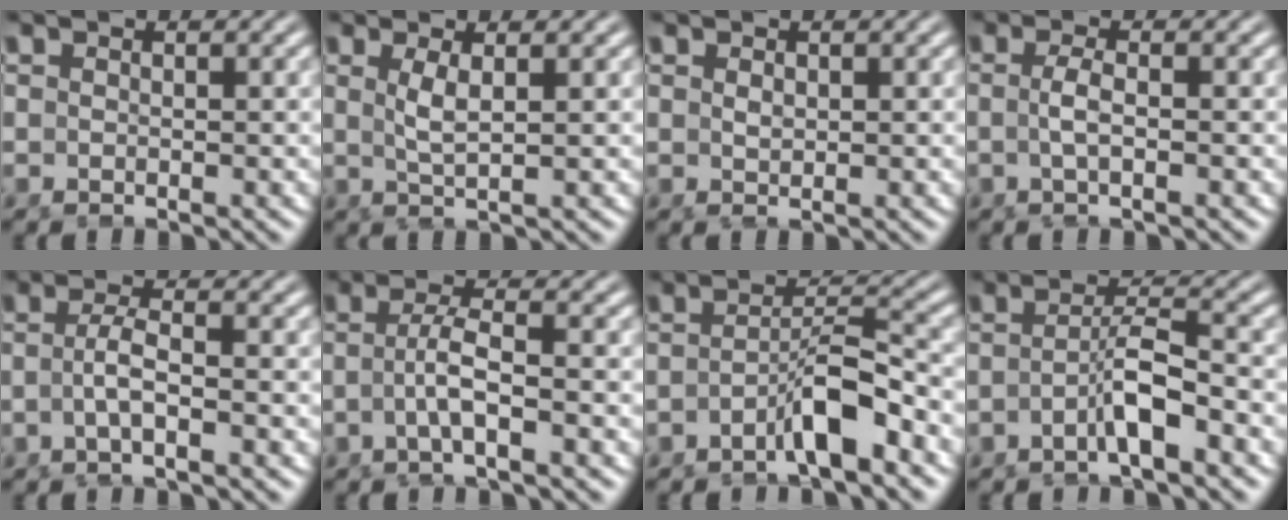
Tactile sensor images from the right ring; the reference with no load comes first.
{"total": 2.0, "force": [0.3, -0.6, 1.9], "torque": [-0.039, -0.012, 0.019]}
{"total": 0.6, "force": [0.1, -0.4, 0.4], "torque": [-0.009, -0.012, 0.013]}
{"total": 1.9, "force": [-0.6, -0.6, 1.7], "torque": [-0.038, -0.009, -0.004]}
{"total": 2.6, "force": [-1.2, -0.2, 2.3], "torque": [-0.049, -0.008, -0.016]}
{"total": 3.1, "force": [-1.2, 0.1, 2.9], "torque": [-0.060, -0.007, -0.016]}
{"total": 3.6, "force": [-2.3, -0.1, 2.7], "torque": [-0.038, -0.009, -0.033]}
{"total": 3.1, "force": [-1.7, -0.1, 2.6], "torque": [-0.043, -0.010, -0.024]}